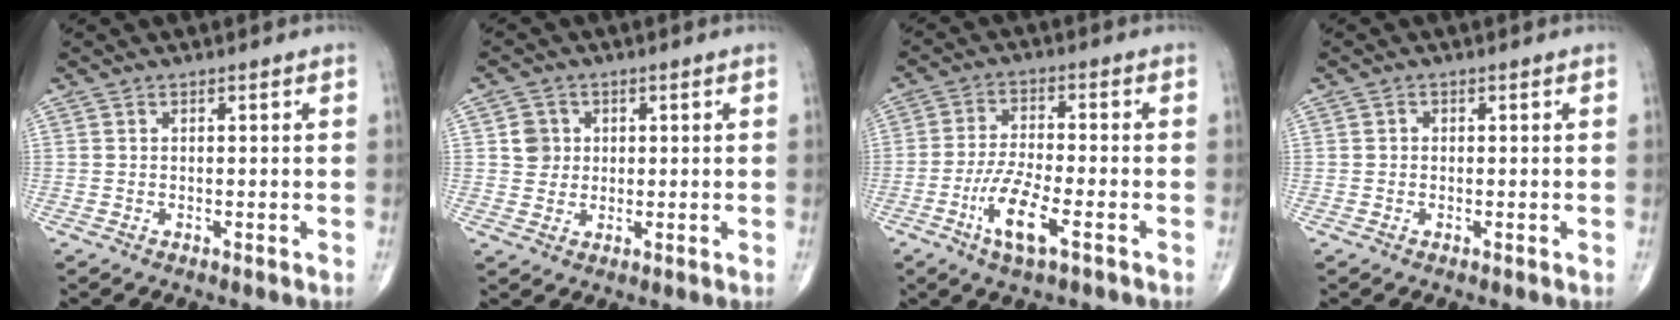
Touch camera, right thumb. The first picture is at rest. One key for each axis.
{"total": 4.0, "fx": 0.9, "fy": 3.8, "fz": 0.9, "tx": 0.006, "ty": 0.001, "tz": 0.011}
{"total": 8.6, "fx": -3.8, "fy": 2.3, "fz": 7.3, "tx": -0.152, "ty": 0.014, "tz": -0.069}
{"total": 0.7, "fx": -0.1, "fy": 0.7, "fz": 0.2, "tx": 0.001, "ty": 0.002, "tz": -0.003}